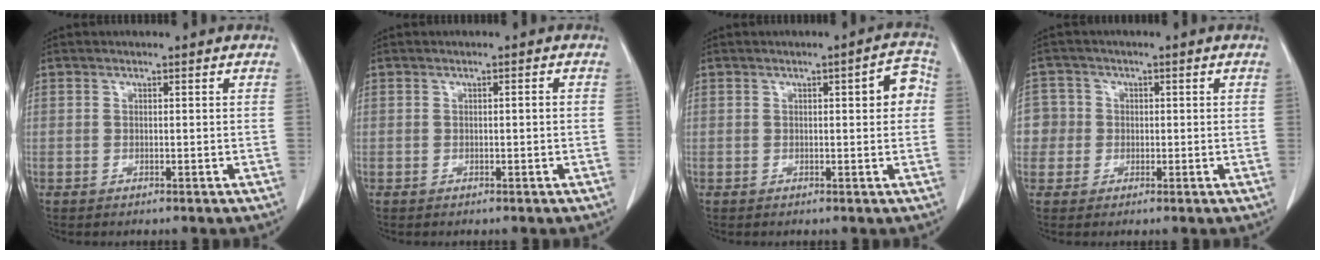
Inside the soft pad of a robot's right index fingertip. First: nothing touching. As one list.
[{"total": 0.6, "force": [-0.1, 0.0, 0.6], "torque": [-0.010, 0.001, 0.000]}, {"total": 4.1, "force": [0.6, 1.1, 3.9], "torque": [-0.042, 0.013, 0.001]}, {"total": 4.5, "force": [-0.1, 4.5, 0.0], "torque": [0.011, 0.017, -0.003]}]